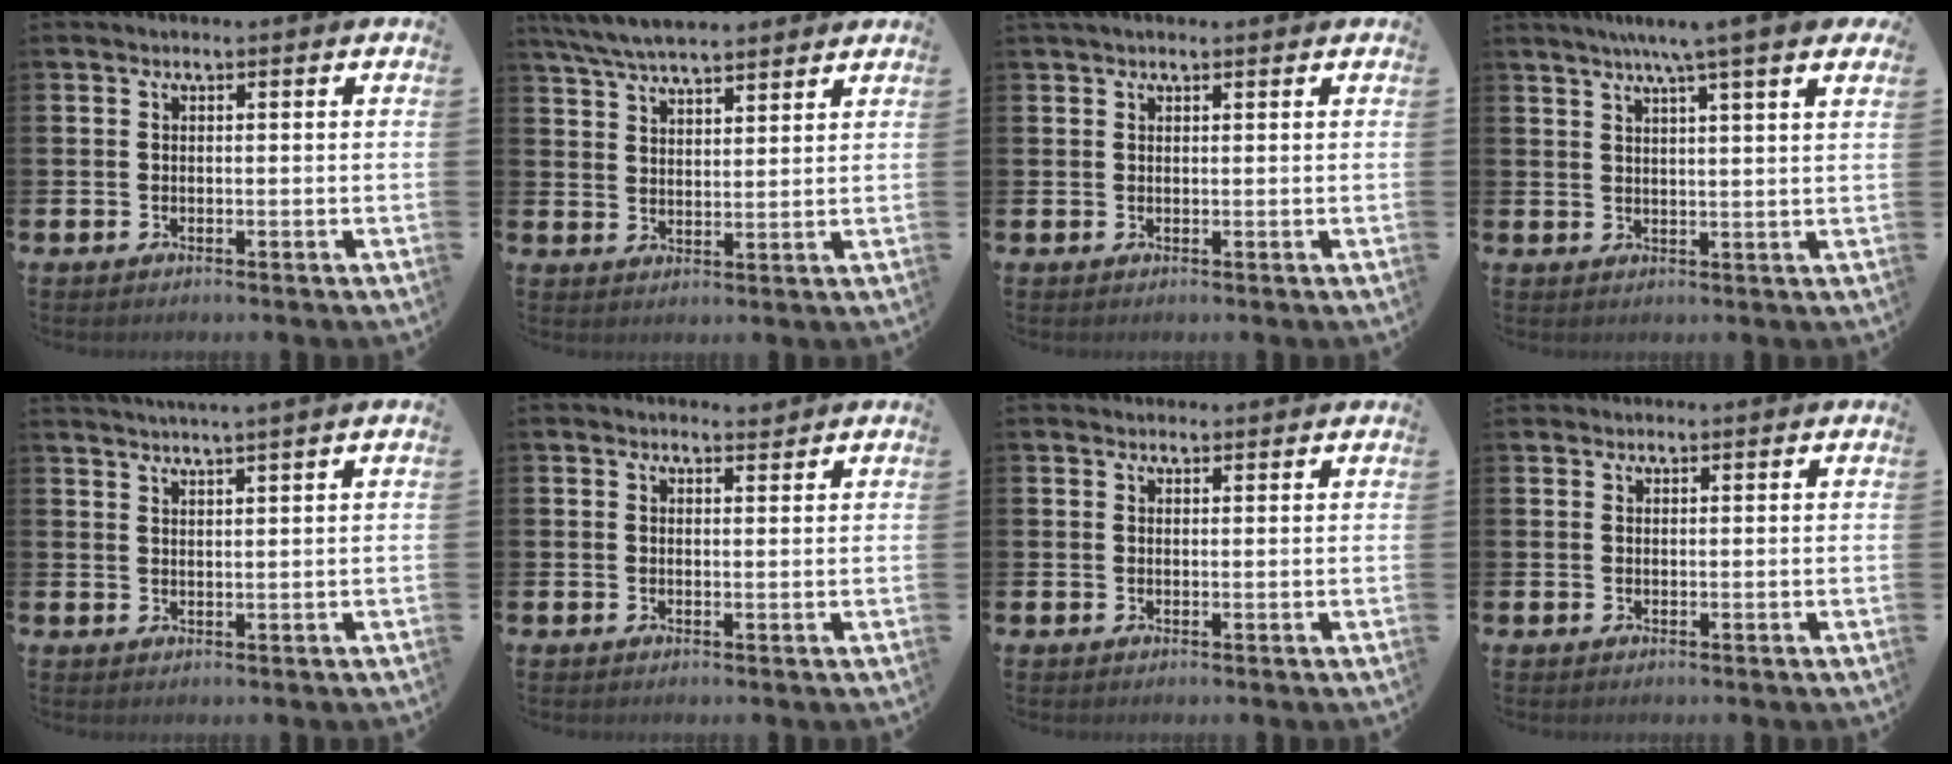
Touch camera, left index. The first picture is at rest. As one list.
[{"total": 6.2, "force": [5.9, 0.8, 1.6], "torque": [-0.056, -0.019, 0.110]}, {"total": 1.2, "force": [1.0, 0.4, 0.4], "torque": [-0.002, 0.001, 0.017]}, {"total": 6.1, "force": [5.1, -0.5, 3.4], "torque": [-0.070, -0.014, 0.085]}, {"total": 2.4, "force": [2.2, -0.8, 0.0], "torque": [-0.010, -0.008, 0.043]}, {"total": 1.7, "force": [1.7, 0.3, 0.0], "torque": [0.013, -0.008, 0.027]}, {"total": 1.3, "force": [1.3, 0.4, 0.0], "torque": [0.006, -0.001, 0.022]}, {"total": 1.0, "force": [0.9, 0.3, 0.0], "torque": [0.008, 0.001, 0.015]}]